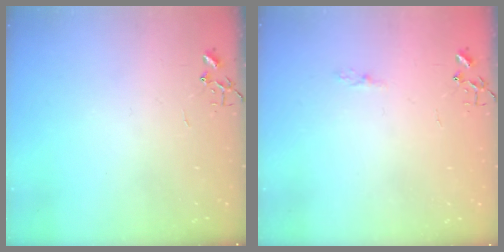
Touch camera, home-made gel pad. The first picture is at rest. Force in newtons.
{"total": 3.3, "press": 3.3, "slide": 0.4}